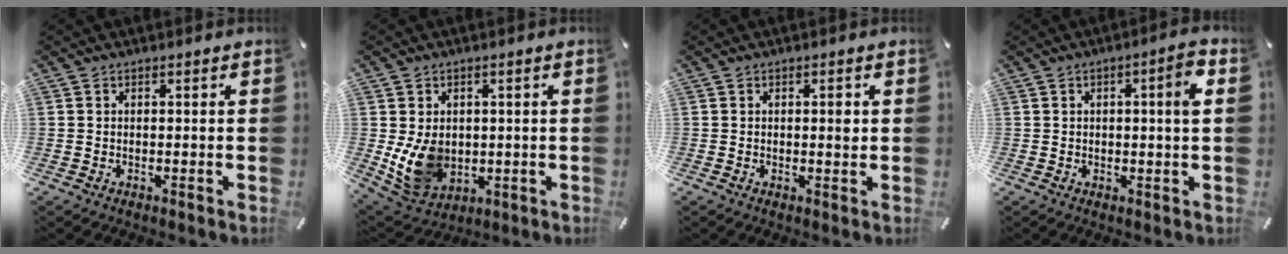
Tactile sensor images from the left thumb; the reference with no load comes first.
{"total": 10.0, "force": [-0.2, 8.2, 5.7], "torque": [-0.125, -0.008, 0.000]}
{"total": 2.0, "force": [0.3, 0.7, 1.9], "torque": [-0.013, -0.006, -0.003]}
{"total": 4.7, "force": [1.1, 1.0, 4.5], "torque": [-0.063, -0.006, 0.010]}